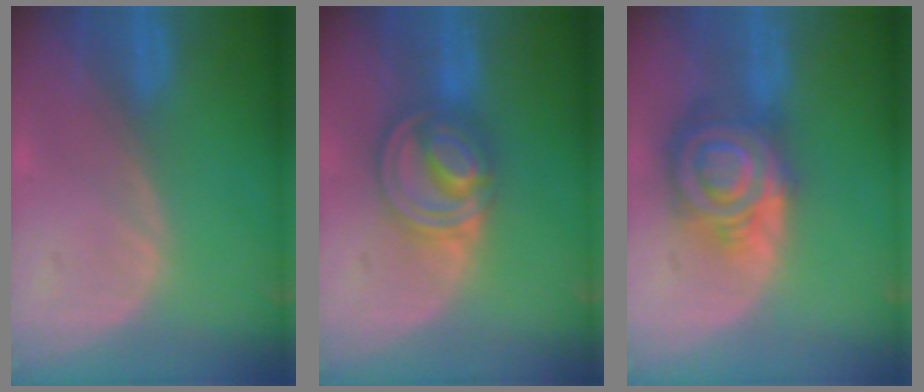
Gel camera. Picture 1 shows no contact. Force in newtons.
{"total": 7.9, "press": 6.8, "slide": 3.9}
{"total": 9.1, "press": 9.1, "slide": 0.5}